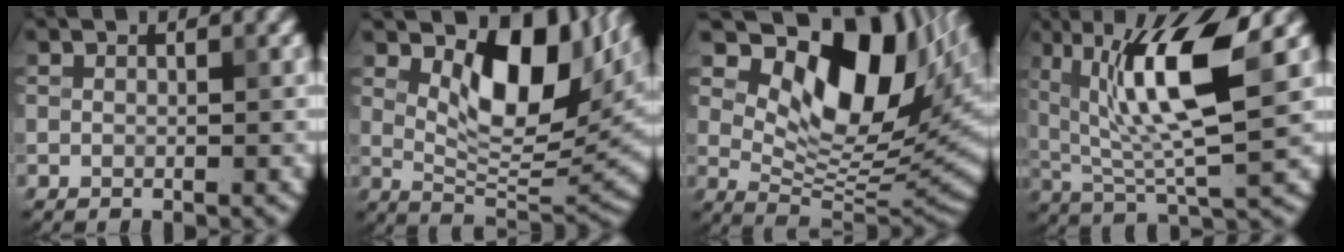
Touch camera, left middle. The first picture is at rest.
{"total": 9.0, "force": [3.5, 4.2, 7.1], "torque": [-0.110, -0.011, 0.057]}
{"total": 12.2, "force": [5.5, 6.2, 9.0], "torque": [-0.135, -0.006, 0.102]}
{"total": 9.2, "force": [3.0, 2.1, 8.4], "torque": [-0.156, -0.001, 0.057]}